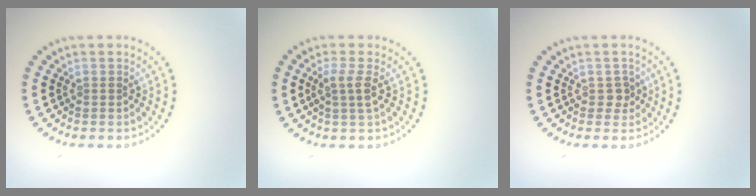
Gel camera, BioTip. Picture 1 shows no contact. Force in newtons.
{"total": 1.9, "press": 1.6, "slide": 1.0}
{"total": 1.2, "press": 1.0, "slide": 0.6}